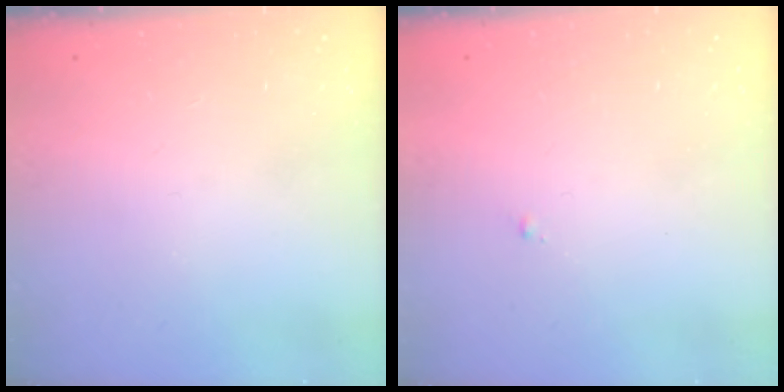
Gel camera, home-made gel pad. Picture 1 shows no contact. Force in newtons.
{"total": 0.6, "press": 0.6, "slide": 0.2}